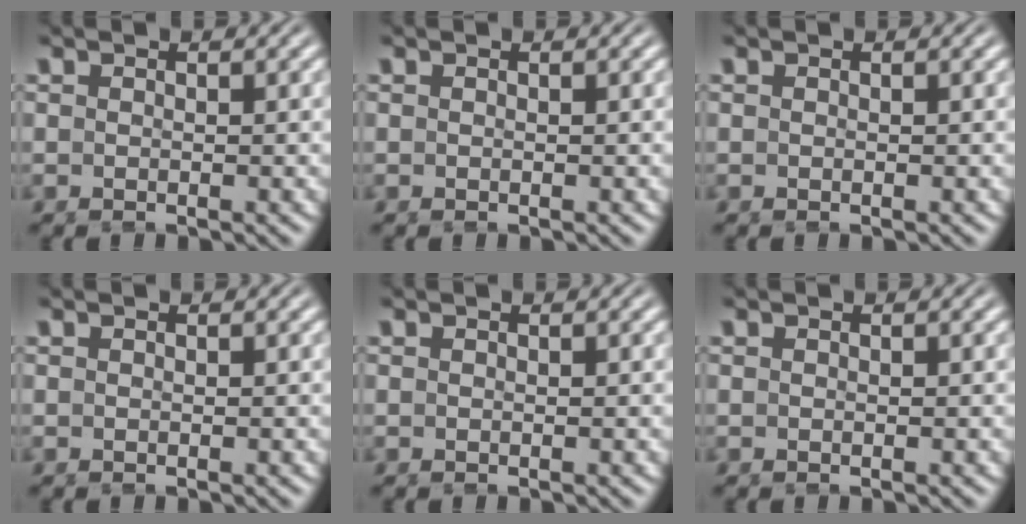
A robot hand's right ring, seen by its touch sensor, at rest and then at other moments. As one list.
[{"total": 0.0}, {"total": 0.0}, {"total": 0.0}, {"total": 0.0}, {"total": 0.0}]